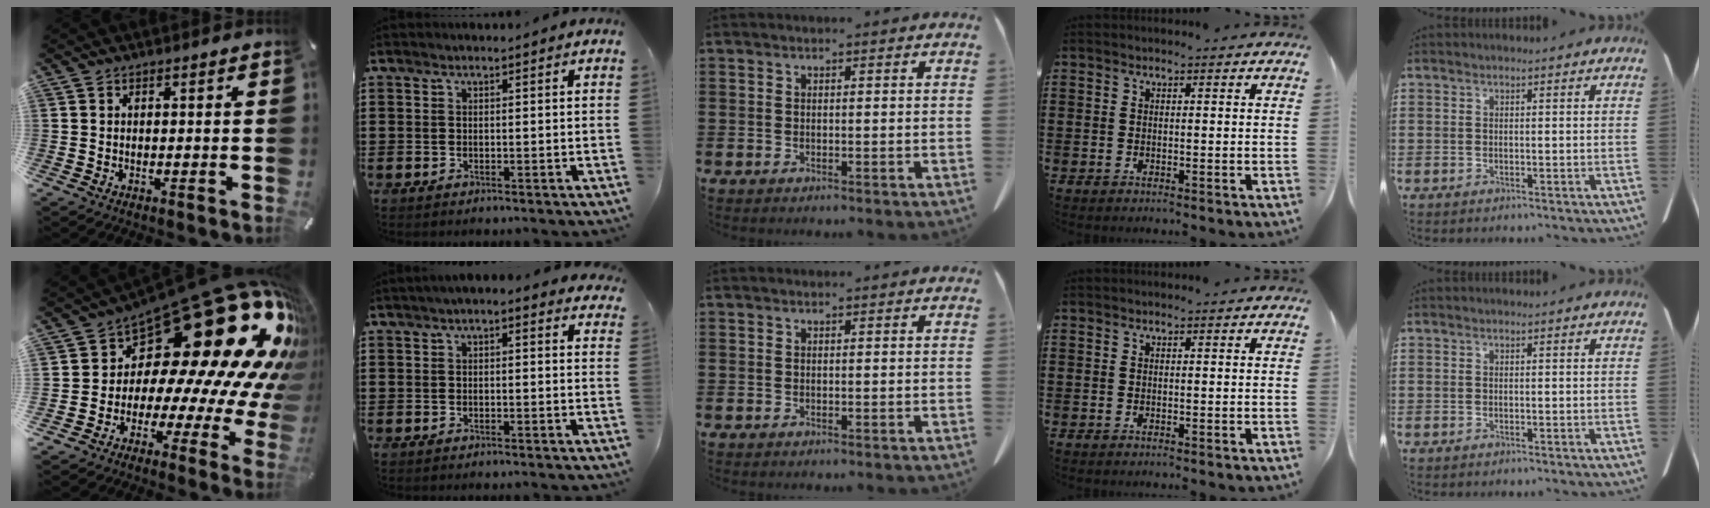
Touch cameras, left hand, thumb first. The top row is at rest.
{"thumb": {"total": 30.1, "force": [14.6, 14.4, 22.0], "torque": [-0.291, -0.167, 0.286]}, "index": {"total": 1.8, "force": [1.0, 0.5, 1.4], "torque": [-0.028, 0.006, 0.017]}}